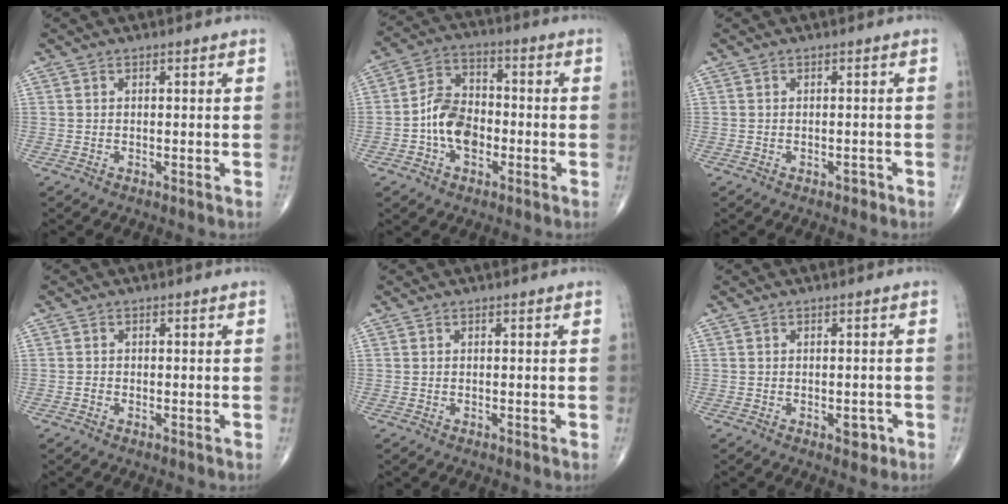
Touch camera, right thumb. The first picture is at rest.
{"total": 9.9, "force": [-2.4, 6.8, 6.8], "torque": [-0.101, 0.029, -0.055]}
{"total": 1.0, "force": [-0.7, 0.5, 0.4], "torque": [-0.003, 0.002, -0.010]}
{"total": 0.6, "force": [-0.3, 0.4, 0.2], "torque": [-0.004, 0.002, -0.008]}
{"total": 0.0}
{"total": 2.4, "force": [-1.0, 1.3, 1.7], "torque": [-0.010, 0.005, -0.010]}